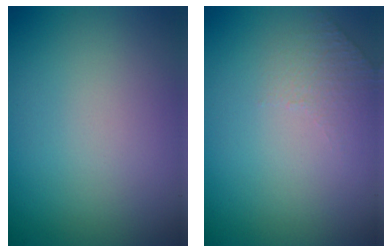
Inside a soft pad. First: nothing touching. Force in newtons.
{"total": 1.2, "press": 0.7, "slide": 0.9}